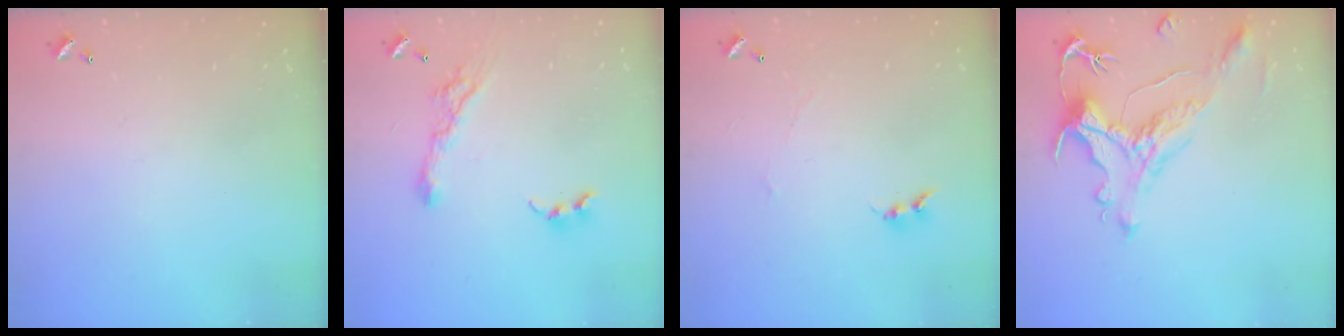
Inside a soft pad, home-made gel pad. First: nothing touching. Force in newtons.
{"total": 7.6, "press": 7.5, "slide": 1.1}
{"total": 0.6, "press": 0.3, "slide": 0.5}
{"total": 1.2, "press": 0.2, "slide": 1.2}